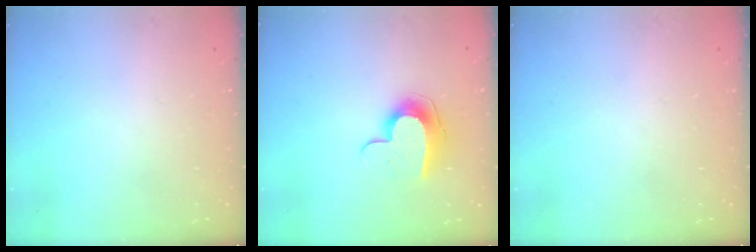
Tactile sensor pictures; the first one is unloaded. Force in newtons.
{"total": 9.8, "press": 9.8, "slide": 0.1}
{"total": 0.0}